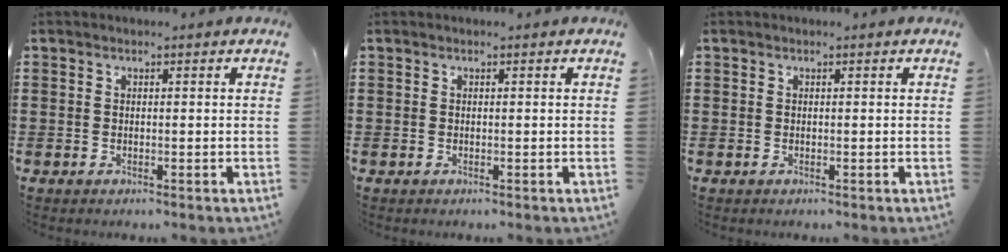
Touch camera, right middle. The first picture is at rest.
{"total": 0.0}
{"total": 0.0}